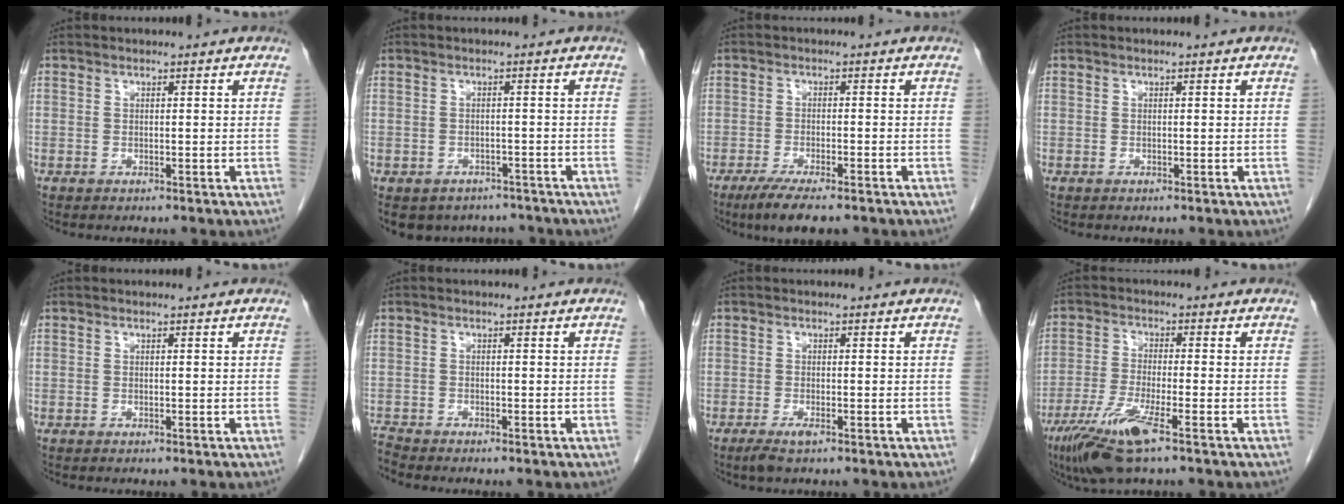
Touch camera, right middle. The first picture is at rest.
{"total": 8.8, "force": [-7.2, 5.0, 1.4], "torque": [-0.016, 0.008, -0.083]}
{"total": 7.2, "force": [-5.3, 1.4, 4.7], "torque": [-0.073, -0.015, -0.082]}
{"total": 0.0}
{"total": 0.0}
{"total": 1.6, "force": [-1.6, -0.4, -0.2], "torque": [-0.005, -0.012, -0.031]}
{"total": 2.1, "force": [-1.3, 0.3, 1.6], "torque": [-0.035, -0.005, -0.025]}
{"total": 8.7, "force": [-5.1, 0.6, 7.0], "torque": [-0.147, -0.023, -0.095]}